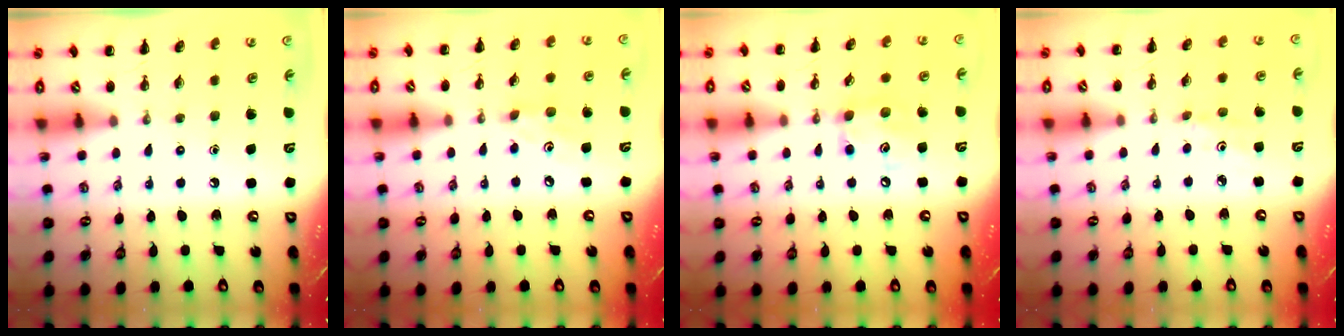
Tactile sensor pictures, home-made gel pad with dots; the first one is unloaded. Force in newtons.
{"total": 4.1, "press": 4.0, "slide": 0.6}
{"total": 7.7, "press": 7.6, "slide": 0.4}
{"total": 3.2, "press": 3.0, "slide": 1.1}